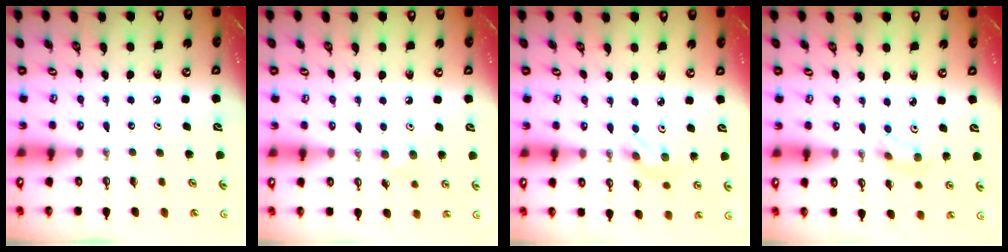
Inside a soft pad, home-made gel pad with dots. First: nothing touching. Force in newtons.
{"total": 4.9, "press": 4.8, "slide": 1.2}
{"total": 2.2, "press": 2.1, "slide": 0.6}
{"total": 3.4, "press": 3.3, "slide": 0.9}